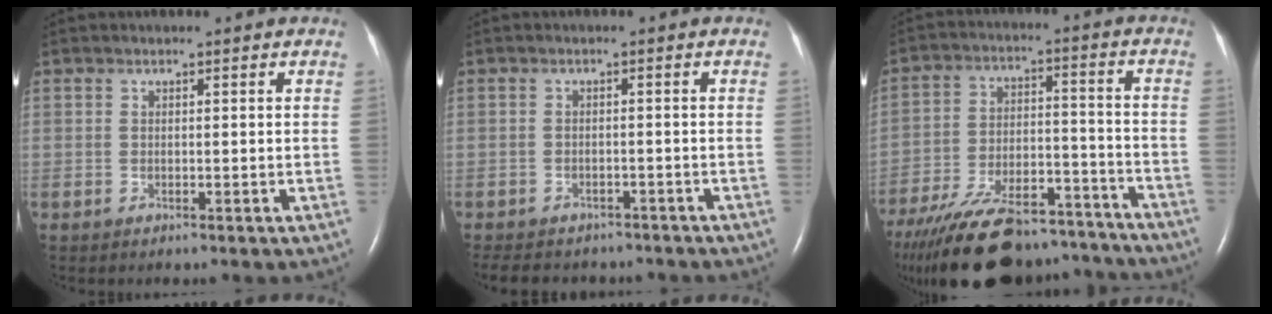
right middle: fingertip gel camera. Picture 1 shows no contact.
{"total": 10.2, "force": [-8.8, 4.1, 3.0], "torque": [-0.062, -0.004, -0.108]}
{"total": 25.3, "force": [-21.5, 7.6, 10.9], "torque": [-0.206, -0.015, -0.321]}